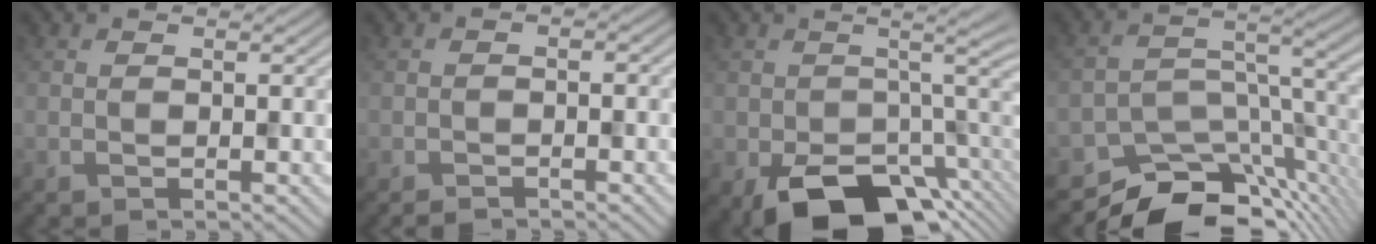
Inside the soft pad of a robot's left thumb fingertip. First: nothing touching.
{"total": 1.9, "force": [-1.6, 0.8, 0.7], "torque": [-0.013, 0.001, -0.034]}
{"total": 13.4, "force": [-5.1, 6.7, 10.4], "torque": [-0.150, -0.048, -0.061]}
{"total": 11.2, "force": [-8.9, 4.6, 5.0], "torque": [-0.074, -0.020, -0.144]}